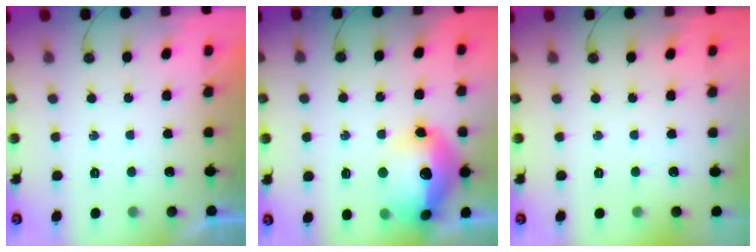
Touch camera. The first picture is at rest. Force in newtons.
{"total": 20.6, "press": 20.6, "slide": 1.5}
{"total": 0.0}